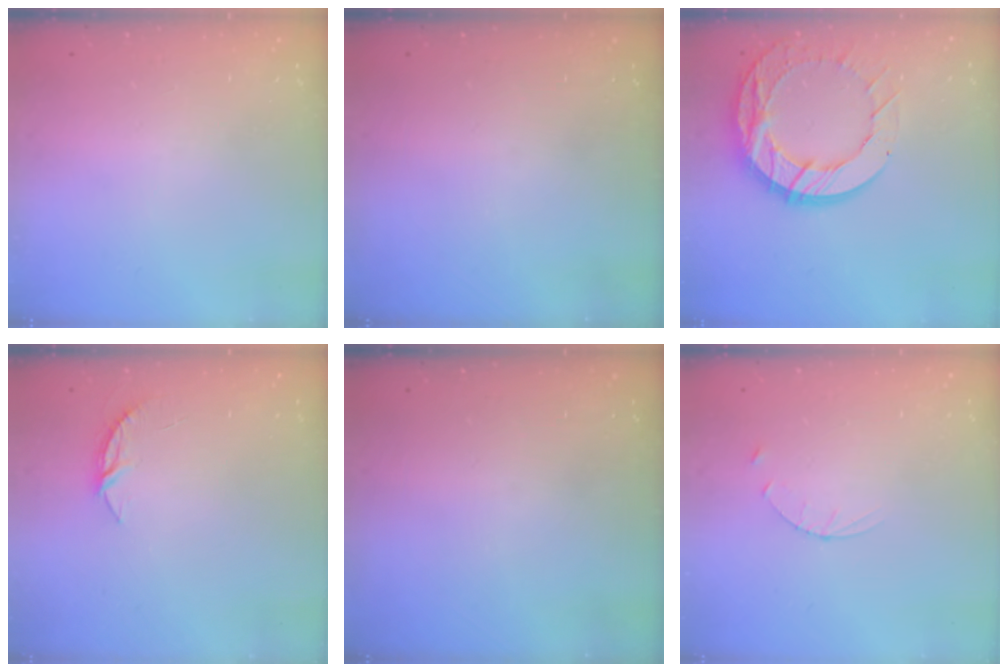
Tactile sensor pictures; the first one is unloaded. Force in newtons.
{"total": 0.0}
{"total": 16.4, "press": 16.4, "slide": 1.3}
{"total": 3.7, "press": 3.6, "slide": 0.4}
{"total": 0.0}
{"total": 3.1, "press": 3.1, "slide": 0.3}